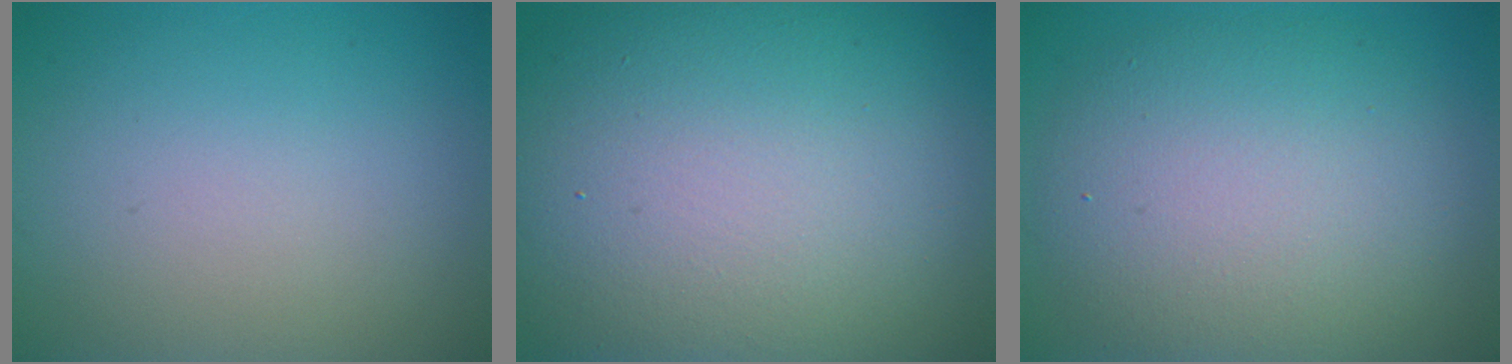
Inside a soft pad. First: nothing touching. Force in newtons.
{"total": 17.2, "press": 17.1, "slide": 1.6}
{"total": 9.3, "press": 9.3, "slide": 0.7}